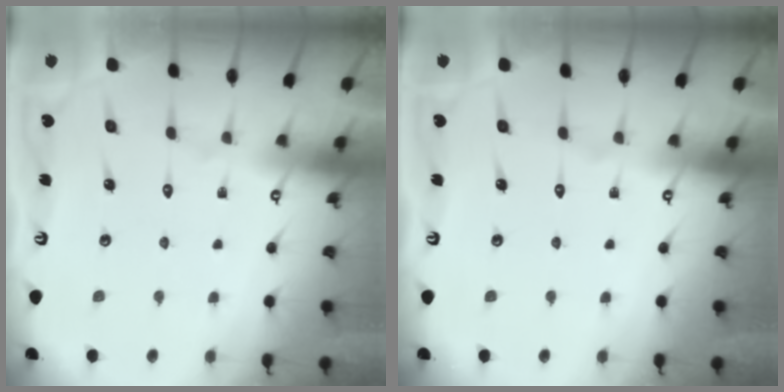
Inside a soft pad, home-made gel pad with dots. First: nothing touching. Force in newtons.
{"total": 0.0}